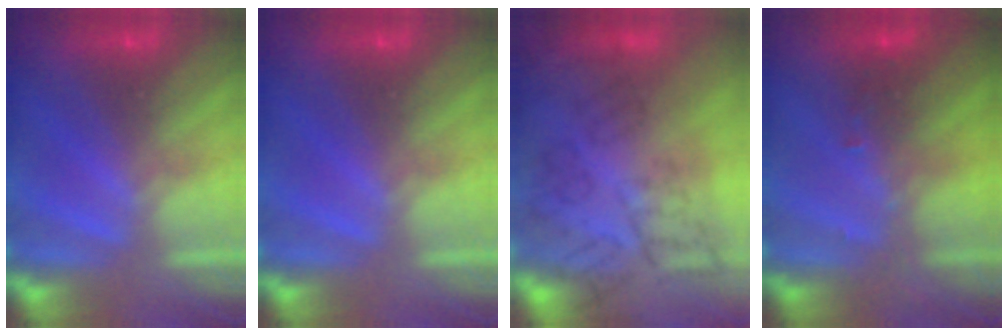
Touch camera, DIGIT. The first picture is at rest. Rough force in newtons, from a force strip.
{"total": 0.0}
{"total": 9.4}
{"total": 2.7}